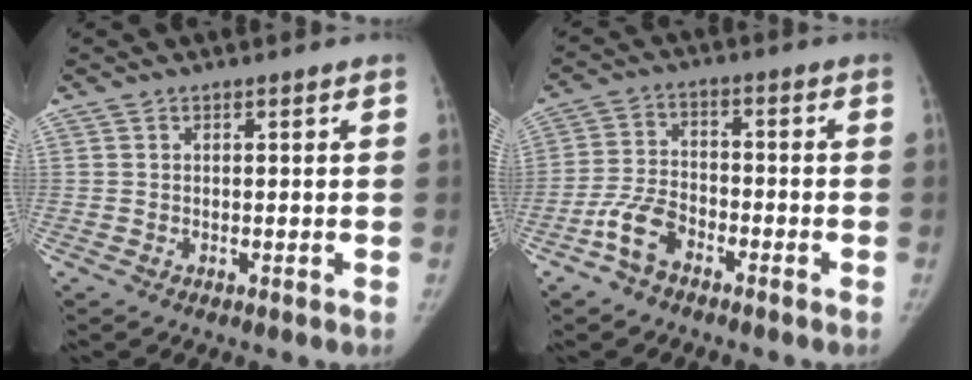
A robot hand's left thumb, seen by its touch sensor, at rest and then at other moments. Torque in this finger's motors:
{"motor_torque": [-0.30, 1.85, -0.08, 0.26, 0.24]}